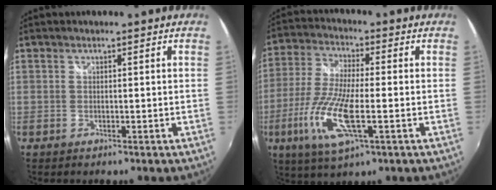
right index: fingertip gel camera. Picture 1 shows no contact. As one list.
[{"total": 13.9, "force": [-4.1, 3.6, 12.7], "torque": [-0.274, -0.015, -0.082]}]